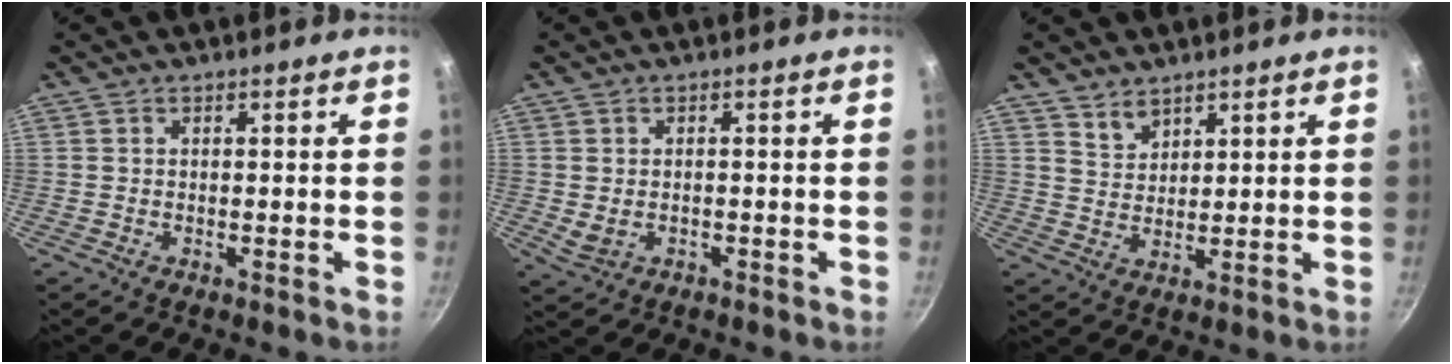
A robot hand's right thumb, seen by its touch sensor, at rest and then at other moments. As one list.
[{"total": 2.8, "force": [-0.5, 2.2, 1.6], "torque": [-0.028, 0.001, -0.002]}, {"total": 3.9, "force": [3.0, 2.2, 1.2], "torque": [-0.013, -0.014, 0.061]}]